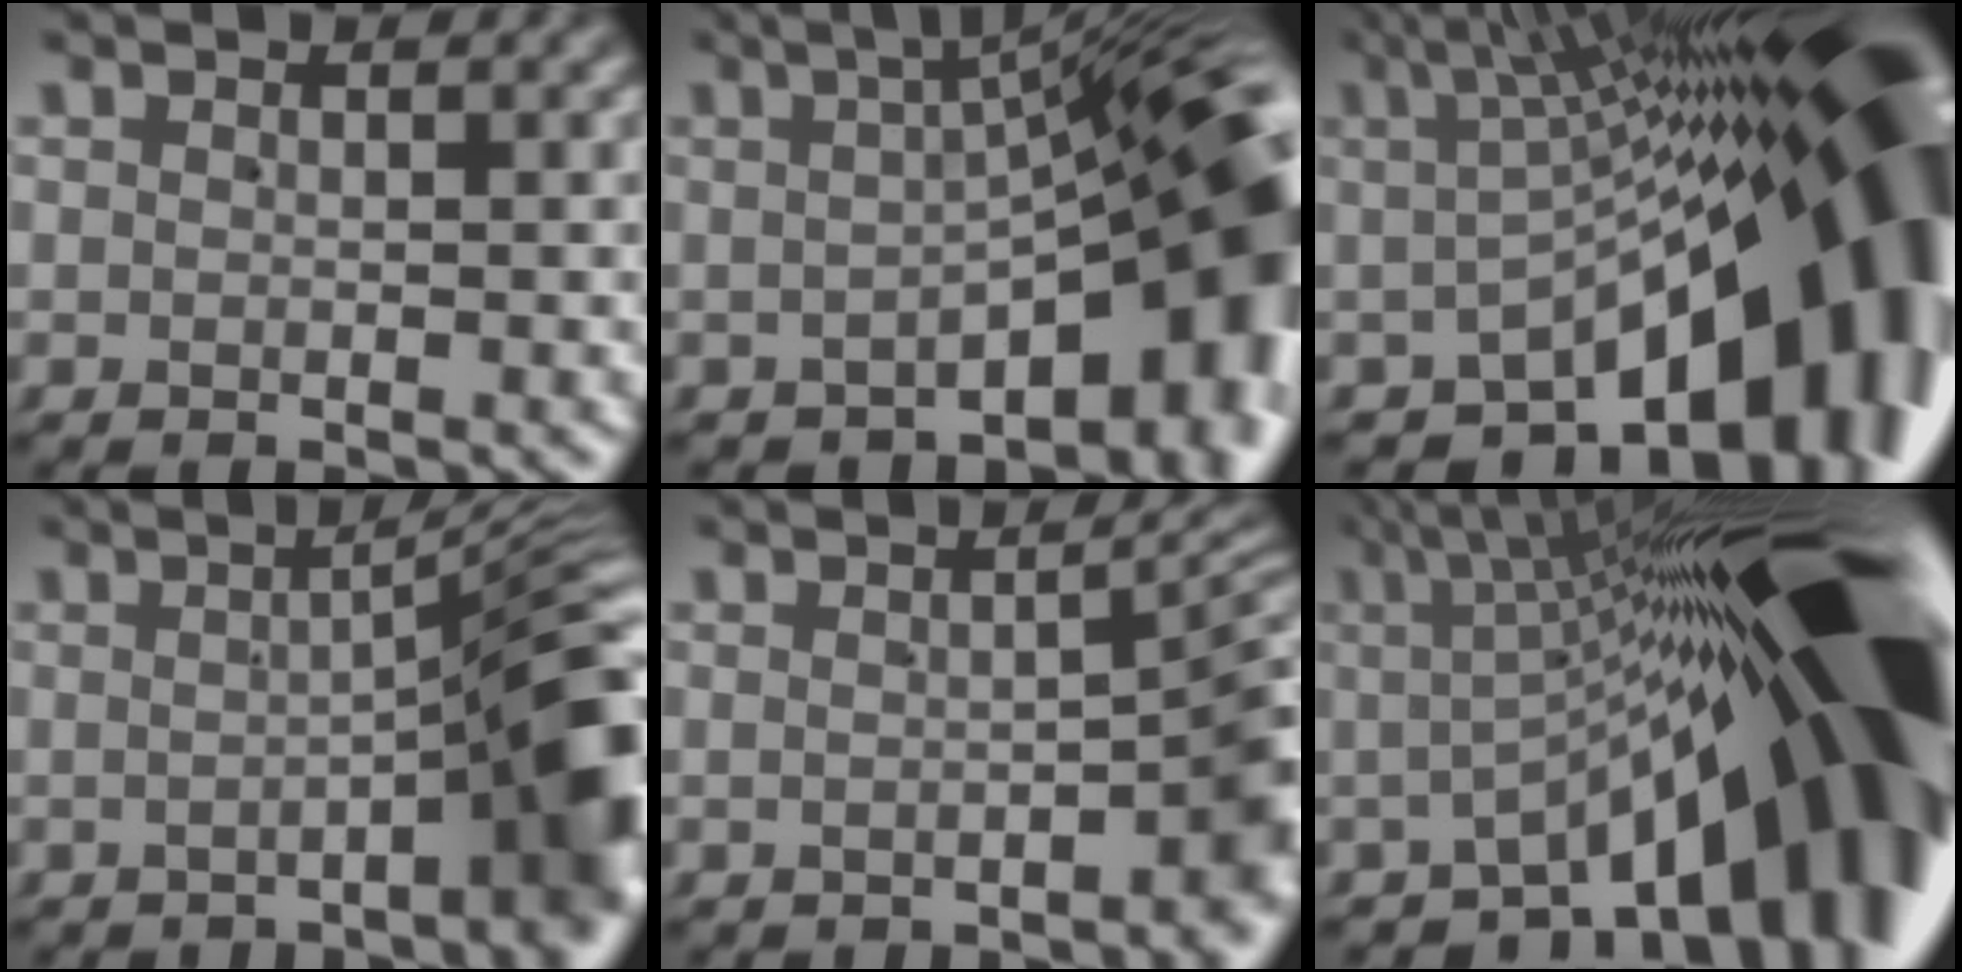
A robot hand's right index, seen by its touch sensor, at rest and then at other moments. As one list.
[{"total": 13.9, "force": [-2.6, 5.3, 12.6], "torque": [-0.131, 0.008, -0.038]}, {"total": 26.1, "force": [-2.8, 11.8, 23.1], "torque": [-0.278, -0.015, -0.038]}, {"total": 8.4, "force": [-2.5, 1.9, 7.8], "torque": [-0.085, 0.018, -0.041]}, {"total": 4.5, "force": [-1.3, 1.5, 4.0], "torque": [-0.045, 0.013, -0.026]}, {"total": 22.6, "force": [-3.2, 9.2, 20.4], "torque": [-0.256, -0.013, -0.043]}]